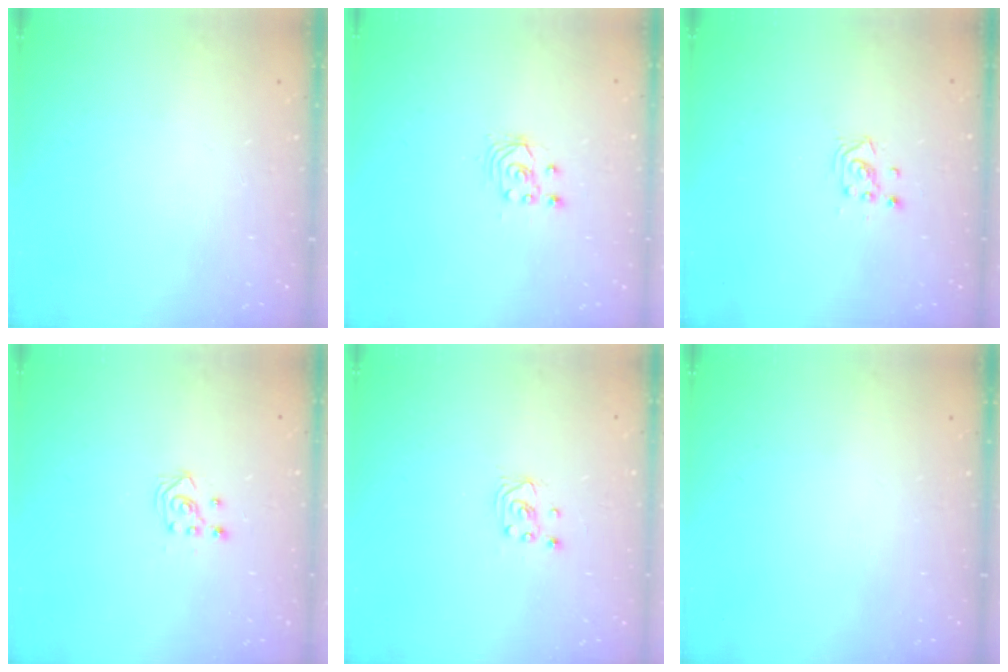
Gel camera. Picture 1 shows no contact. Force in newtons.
{"total": 2.5, "press": 2.5, "slide": 0.2}
{"total": 3.4, "press": 3.4, "slide": 0.3}
{"total": 3.0, "press": 2.8, "slide": 1.0}
{"total": 1.7, "press": 1.6, "slide": 0.1}
{"total": 0.0}